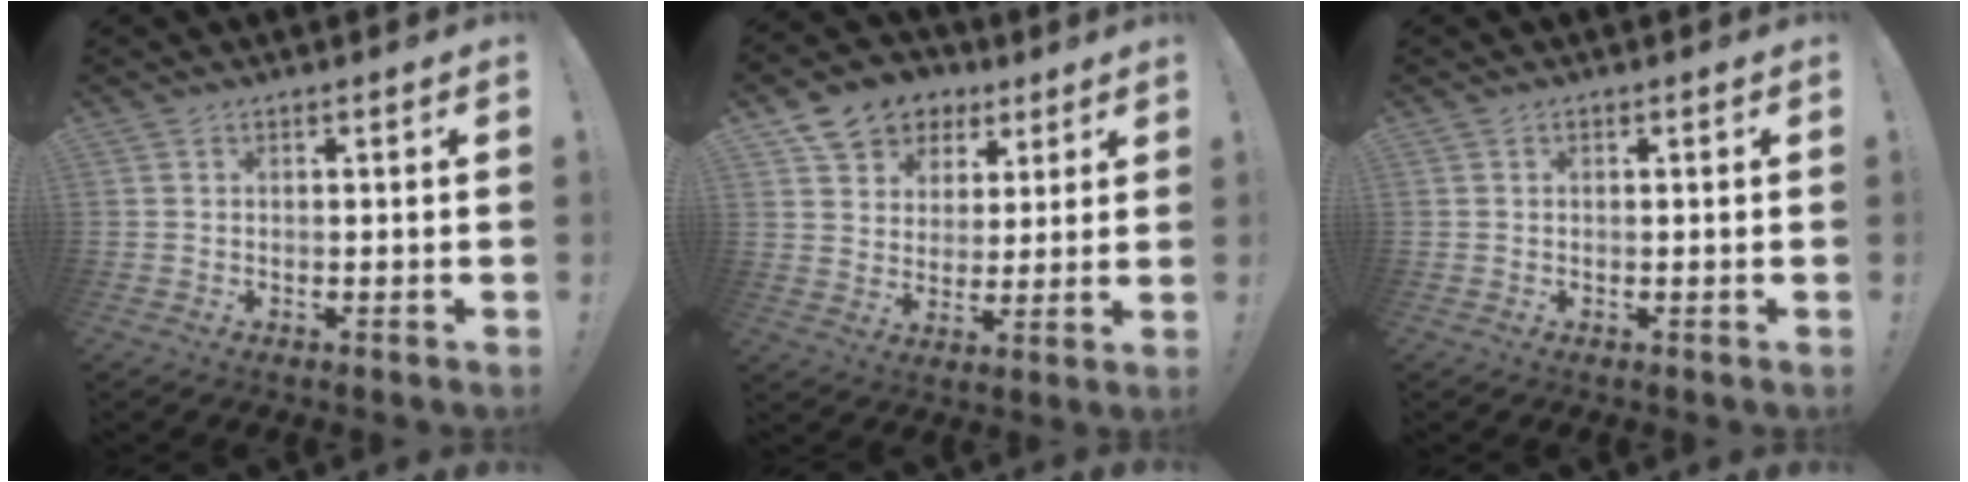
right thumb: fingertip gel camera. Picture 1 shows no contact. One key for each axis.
{"total": 10.9, "fx": 6.4, "fy": 8.5, "fz": 2.6, "tx": -0.038, "ty": -0.040, "tz": 0.126}
{"total": 0.0}